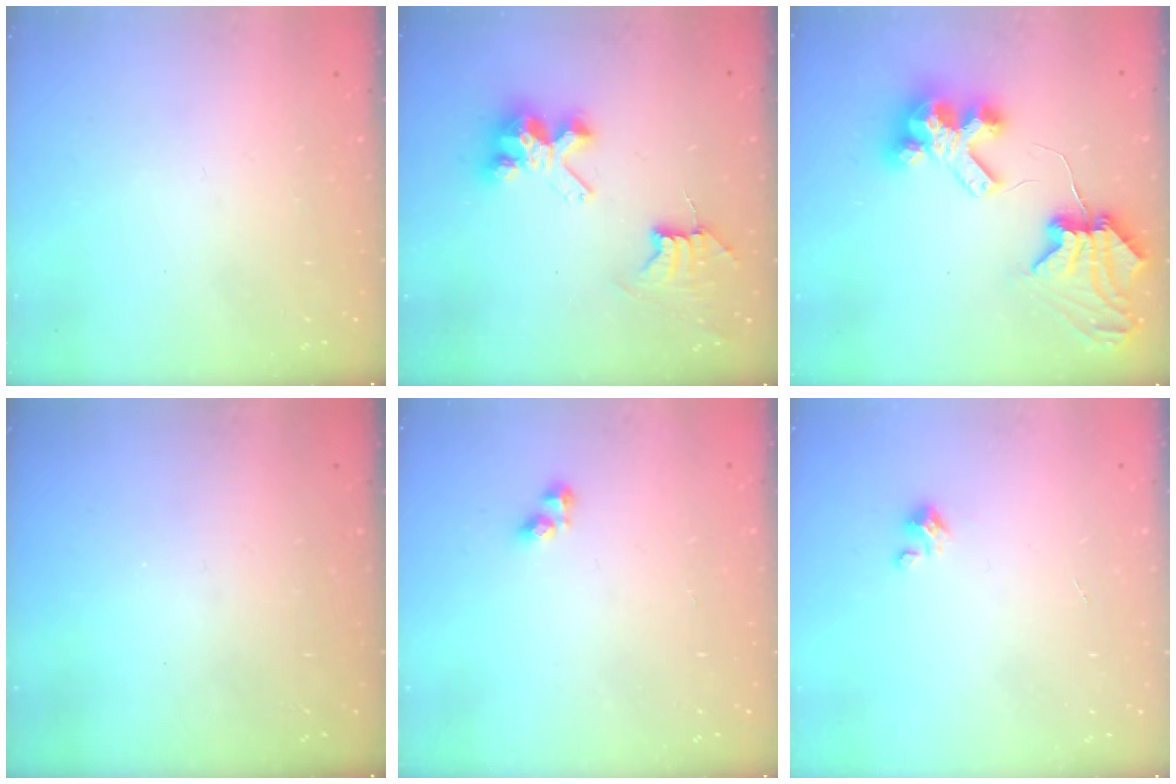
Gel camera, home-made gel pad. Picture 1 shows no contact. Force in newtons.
{"total": 8.2, "press": 8.2, "slide": 0.7}
{"total": 8.3, "press": 8.2, "slide": 1.1}
{"total": 0.0}
{"total": 2.8, "press": 2.8, "slide": 0.3}
{"total": 1.5, "press": 1.5, "slide": 0.1}